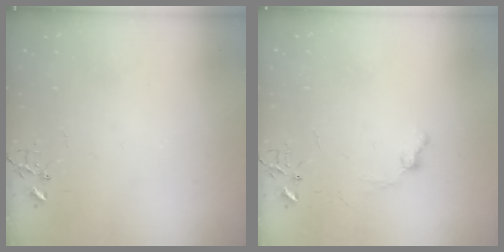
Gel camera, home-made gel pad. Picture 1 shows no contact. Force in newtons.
{"total": 5.8, "press": 5.7, "slide": 0.7}